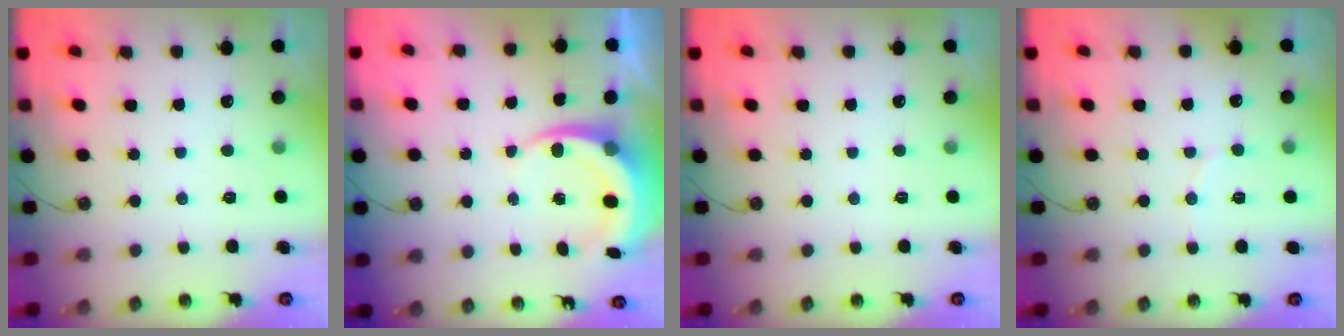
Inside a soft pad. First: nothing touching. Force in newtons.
{"total": 5.9, "press": 5.9, "slide": 0.4}
{"total": 0.0}
{"total": 4.4, "press": 4.2, "slide": 1.0}